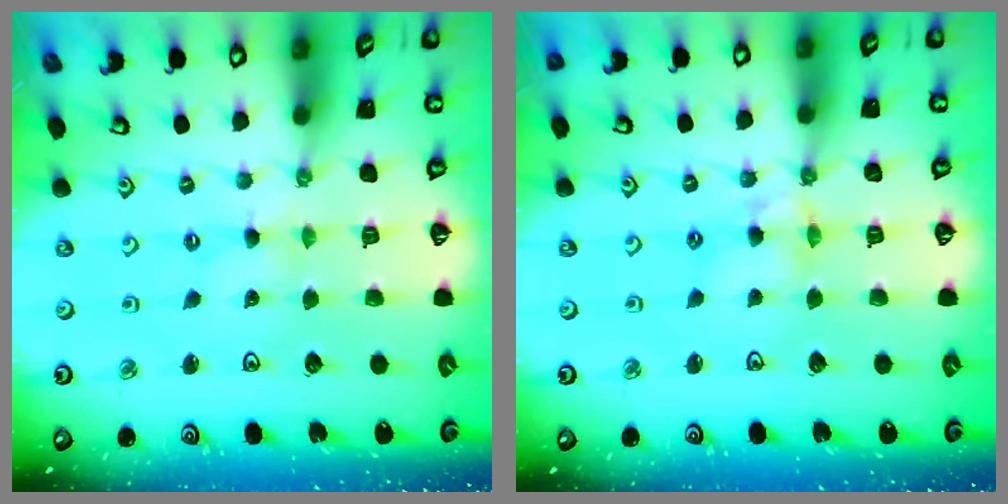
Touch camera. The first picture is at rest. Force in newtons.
{"total": 5.2, "press": 5.2, "slide": 0.4}